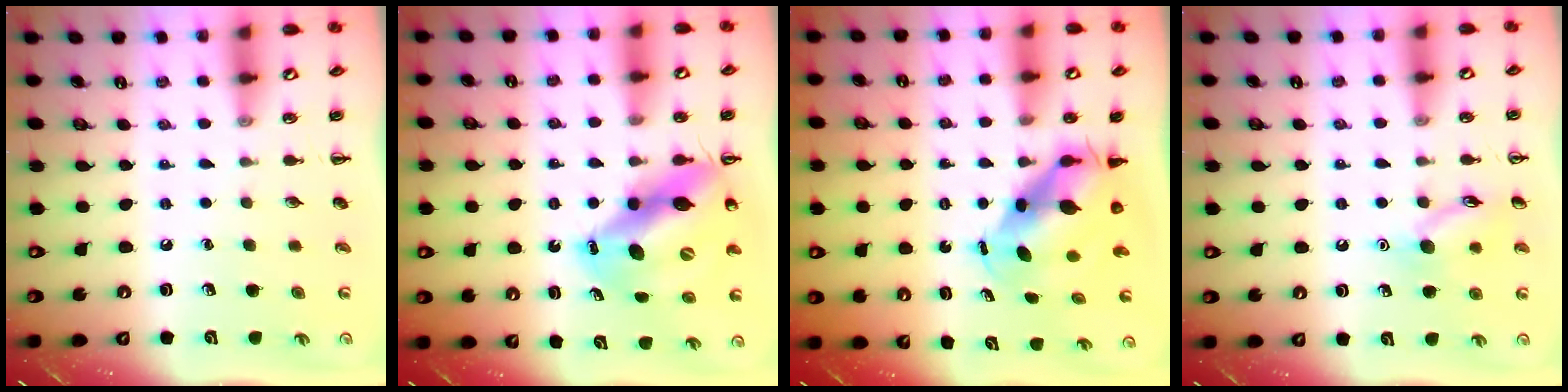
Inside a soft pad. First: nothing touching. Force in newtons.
{"total": 13.2, "press": 12.6, "slide": 3.8}
{"total": 6.8, "press": 6.6, "slide": 1.6}
{"total": 10.3, "press": 10.3, "slide": 0.6}